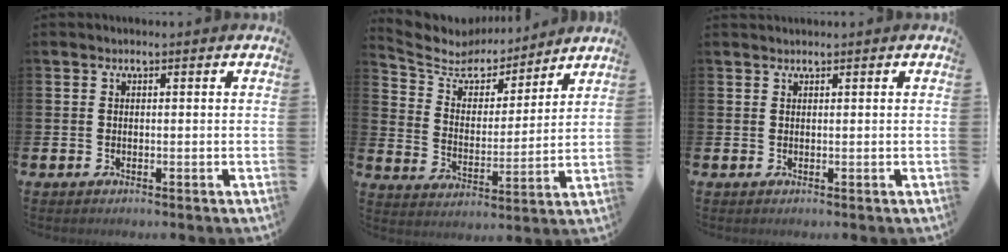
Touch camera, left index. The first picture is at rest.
{"total": 6.4, "force": [5.7, 2.8, 0.8], "torque": [-0.053, -0.046, 0.096]}
{"total": 0.7, "force": [0.7, 0.0, 0.0], "torque": [0.006, -0.003, 0.011]}